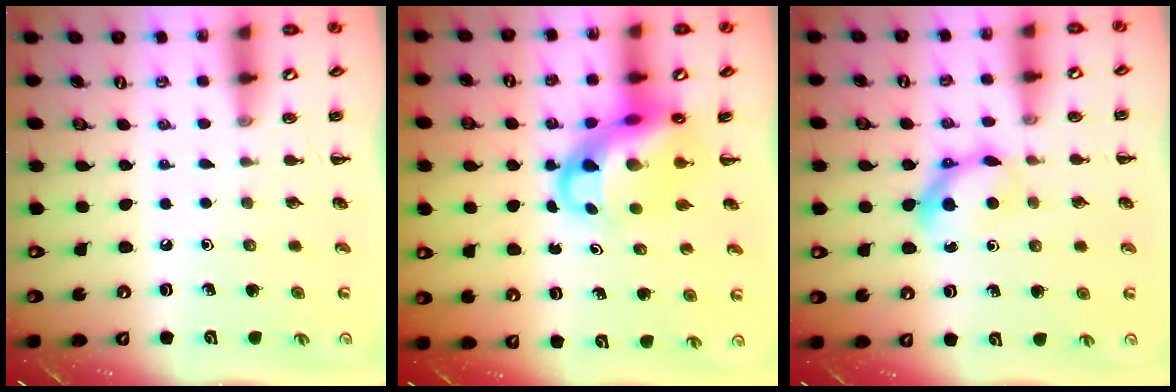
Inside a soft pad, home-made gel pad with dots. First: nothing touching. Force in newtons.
{"total": 11.0, "press": 10.6, "slide": 2.8}
{"total": 7.2, "press": 7.0, "slide": 1.6}